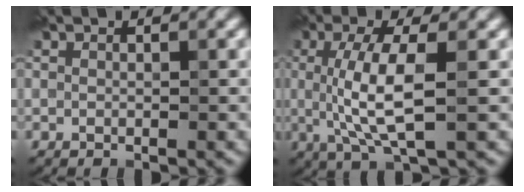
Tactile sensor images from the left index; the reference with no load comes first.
{"total": 5.6, "force": [0.2, 1.5, 5.4], "torque": [-0.115, -0.003, 0.004]}